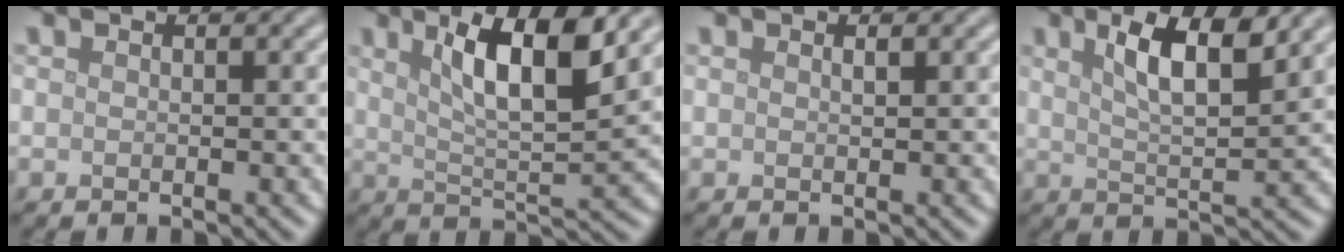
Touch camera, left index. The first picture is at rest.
{"total": 7.6, "force": [3.4, 1.8, 6.6], "torque": [-0.107, -0.001, 0.058]}
{"total": 0.5, "force": [0.3, 0.1, 0.4], "torque": [-0.007, 0.000, 0.006]}
{"total": 5.7, "force": [2.8, 1.5, 4.8], "torque": [-0.080, 0.001, 0.045]}